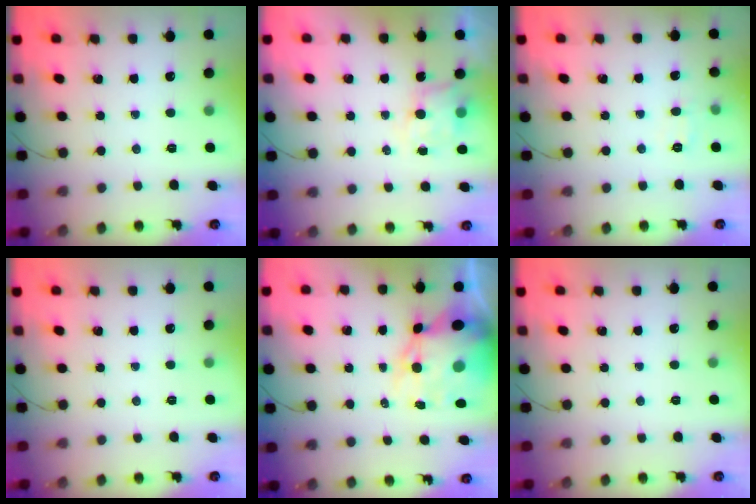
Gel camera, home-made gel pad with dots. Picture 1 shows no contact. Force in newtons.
{"total": 6.2, "press": 6.2, "slide": 0.8}
{"total": 6.0, "press": 5.8, "slide": 1.3}
{"total": 0.0}
{"total": 13.6, "press": 13.2, "slide": 3.5}
{"total": 0.0}